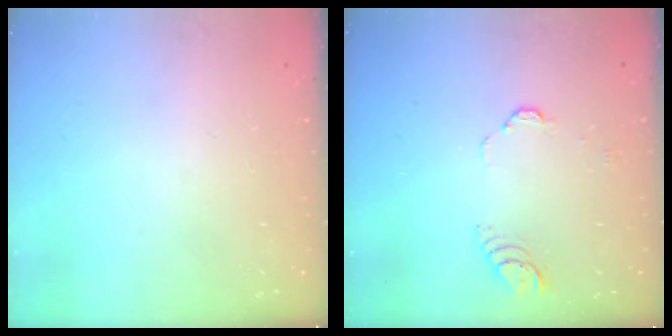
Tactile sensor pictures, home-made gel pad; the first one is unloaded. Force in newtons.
{"total": 3.3, "press": 3.3, "slide": 0.3}